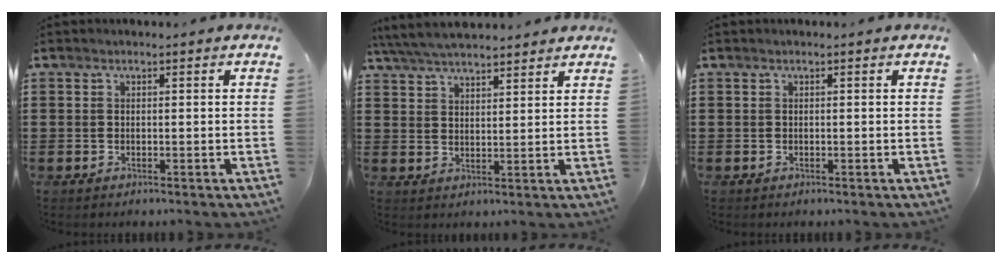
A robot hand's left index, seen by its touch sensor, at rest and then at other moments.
{"total": 5.3, "force": [5.0, 0.5, 1.6], "torque": [-0.046, -0.013, 0.093]}
{"total": 0.0}